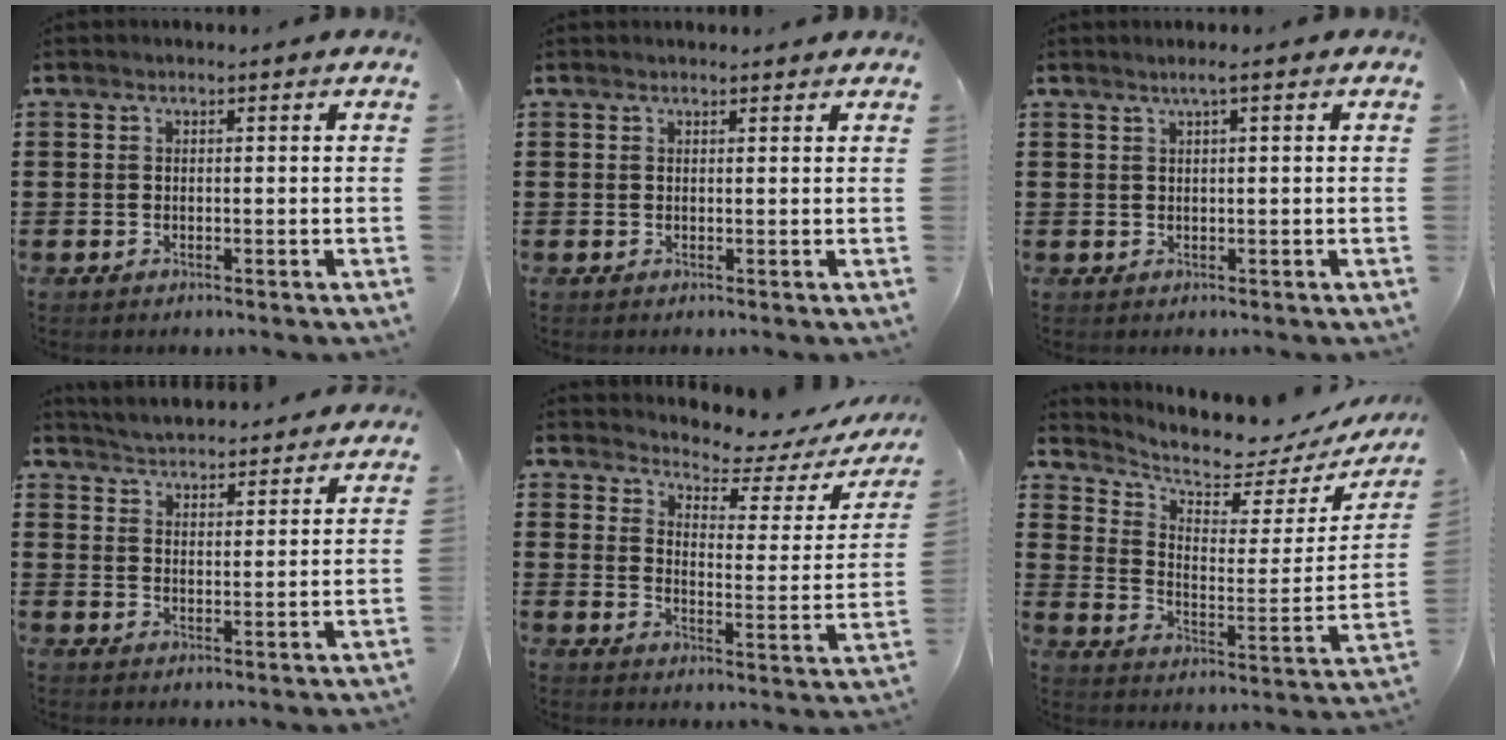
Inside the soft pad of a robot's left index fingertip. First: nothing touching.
{"total": 0.9, "force": [0.9, 0.1, 0.1], "torque": [-0.004, 0.000, 0.017]}
{"total": 1.5, "force": [0.8, 0.0, 1.2], "torque": [-0.024, 0.001, 0.013]}
{"total": 4.3, "force": [4.3, -0.1, -0.1], "torque": [-0.017, -0.027, 0.073]}
{"total": 3.8, "force": [3.6, 0.6, 1.0], "torque": [-0.040, -0.034, 0.052]}
{"total": 5.7, "force": [5.3, 1.3, 1.5], "torque": [-0.064, -0.044, 0.088]}